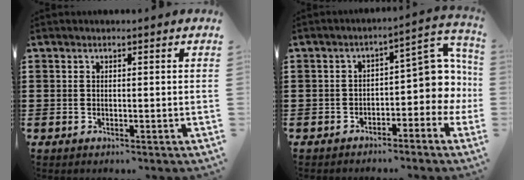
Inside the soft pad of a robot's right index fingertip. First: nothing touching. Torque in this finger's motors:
{"motor_torque": [1.43, -0.21, 0.55, 0.05]}